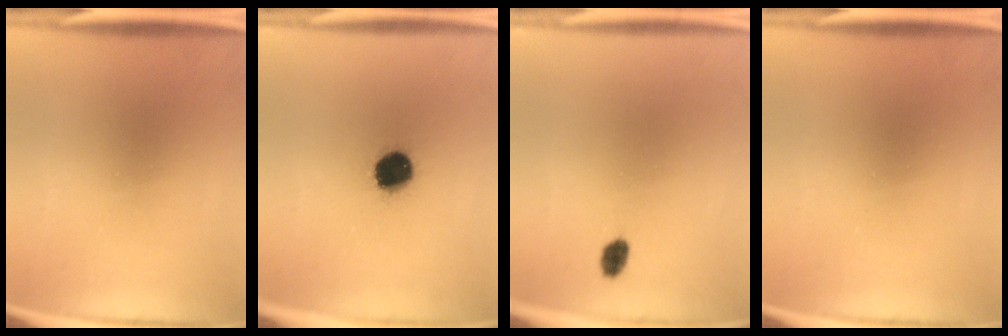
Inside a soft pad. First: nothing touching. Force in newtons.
{"total": 10.6}
{"total": 2.1}
{"total": 0.0}